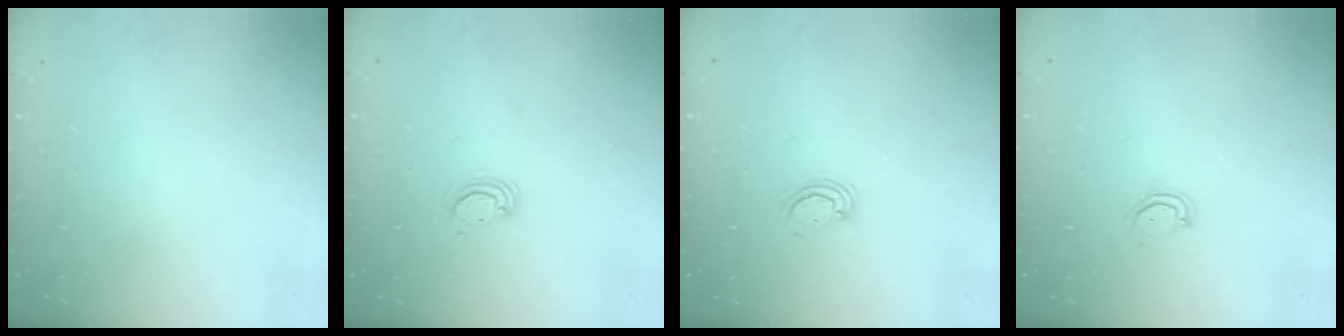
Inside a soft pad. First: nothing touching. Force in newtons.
{"total": 3.9, "press": 3.9, "slide": 0.4}
{"total": 2.6, "press": 2.6, "slide": 0.3}
{"total": 2.5, "press": 2.5, "slide": 0.1}